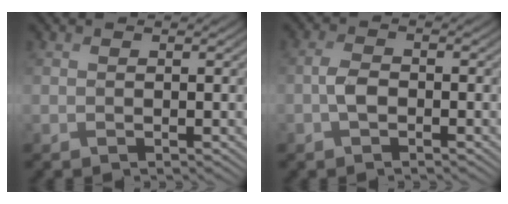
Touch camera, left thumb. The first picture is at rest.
{"total": 2.3, "force": [-0.9, 1.2, 1.7], "torque": [-0.035, 0.005, -0.023]}